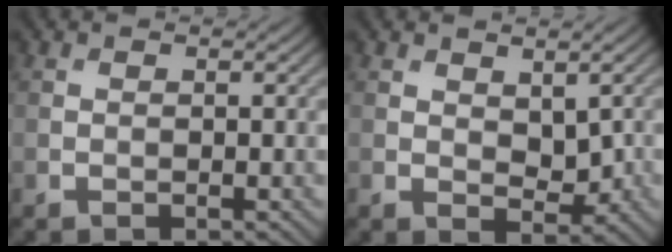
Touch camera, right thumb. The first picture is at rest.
{"total": 3.0, "force": [0.7, 1.8, 2.2], "torque": [-0.041, -0.007, 0.016]}